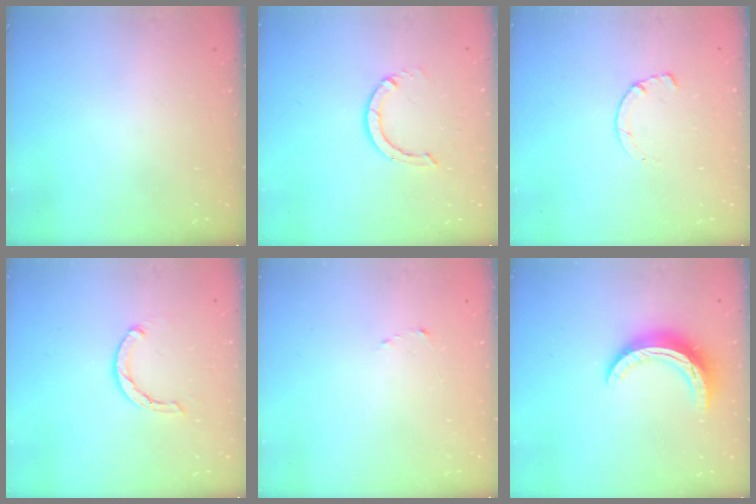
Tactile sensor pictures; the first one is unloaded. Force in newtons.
{"total": 3.7, "press": 3.7, "slide": 0.3}
{"total": 1.4, "press": 1.4, "slide": 0.3}
{"total": 3.6, "press": 3.5, "slide": 0.5}
{"total": 1.5, "press": 1.5, "slide": 0.2}
{"total": 11.2, "press": 11.2, "slide": 0.7}